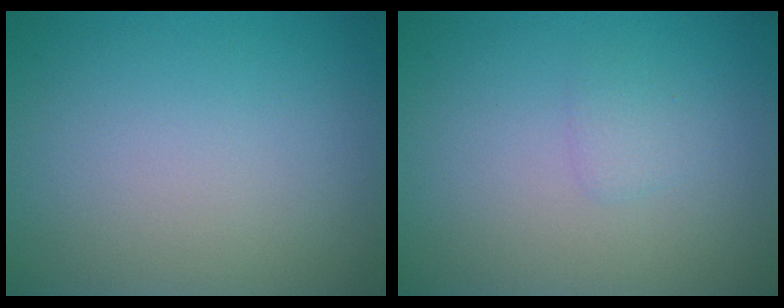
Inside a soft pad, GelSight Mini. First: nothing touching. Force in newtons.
{"total": 0.9, "press": 0.9, "slide": 0.1}